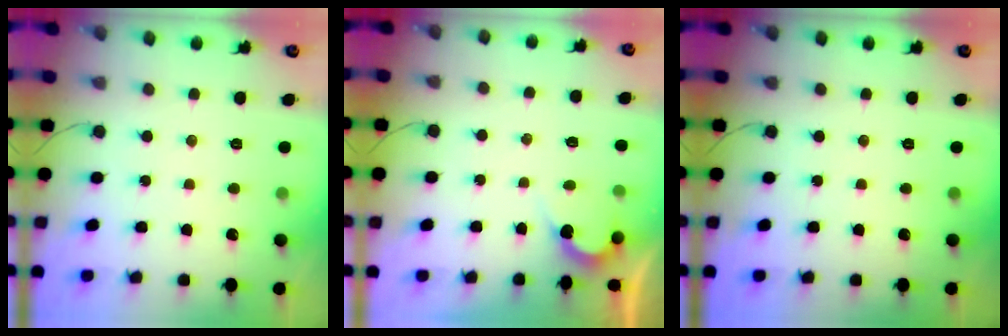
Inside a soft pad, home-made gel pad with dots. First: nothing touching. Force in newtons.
{"total": 2.7, "press": 2.7, "slide": 0.2}
{"total": 0.0}